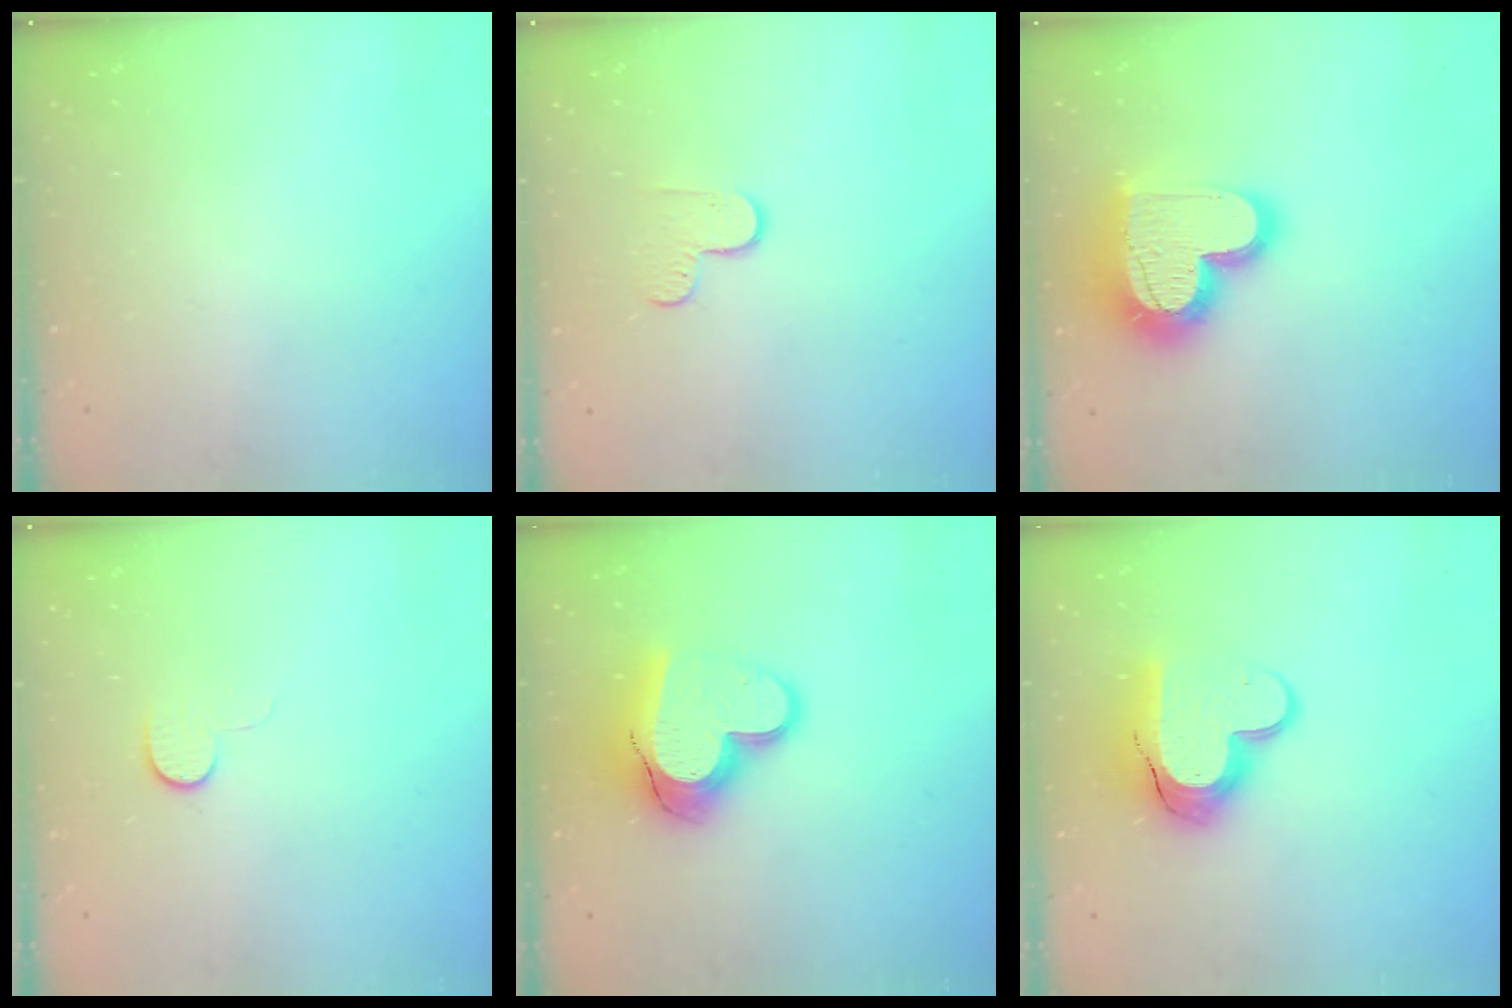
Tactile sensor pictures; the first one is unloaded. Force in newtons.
{"total": 5.5, "press": 5.4, "slide": 0.6}
{"total": 21.1, "press": 21.0, "slide": 1.9}
{"total": 4.8, "press": 4.7, "slide": 0.5}
{"total": 16.2, "press": 16.2, "slide": 1.3}
{"total": 14.0, "press": 13.9, "slide": 0.7}